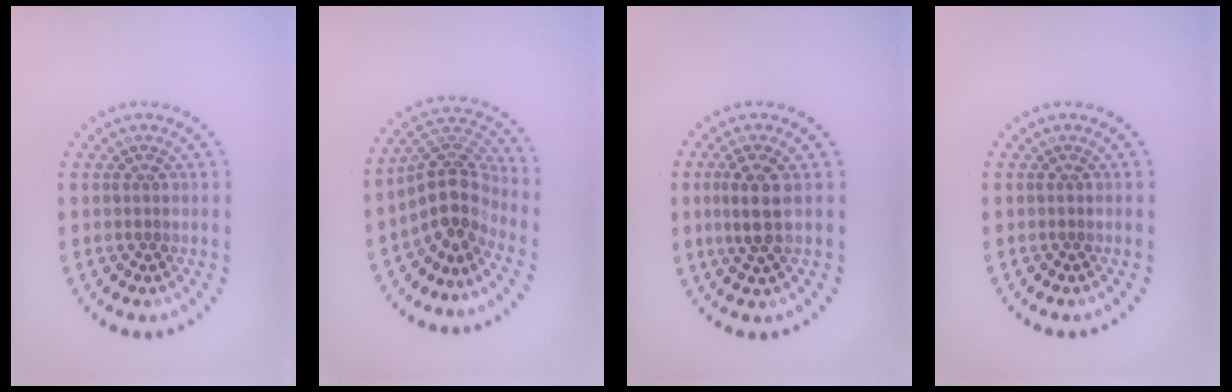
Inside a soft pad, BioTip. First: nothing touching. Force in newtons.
{"total": 4.3, "press": 3.2, "slide": 2.9}
{"total": 2.9, "press": 2.7, "slide": 1.1}
{"total": 0.0}